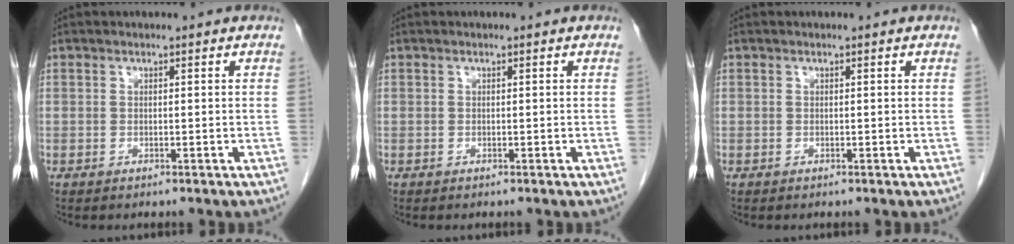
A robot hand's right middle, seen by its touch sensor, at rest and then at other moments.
{"total": 0.0}
{"total": 0.0}